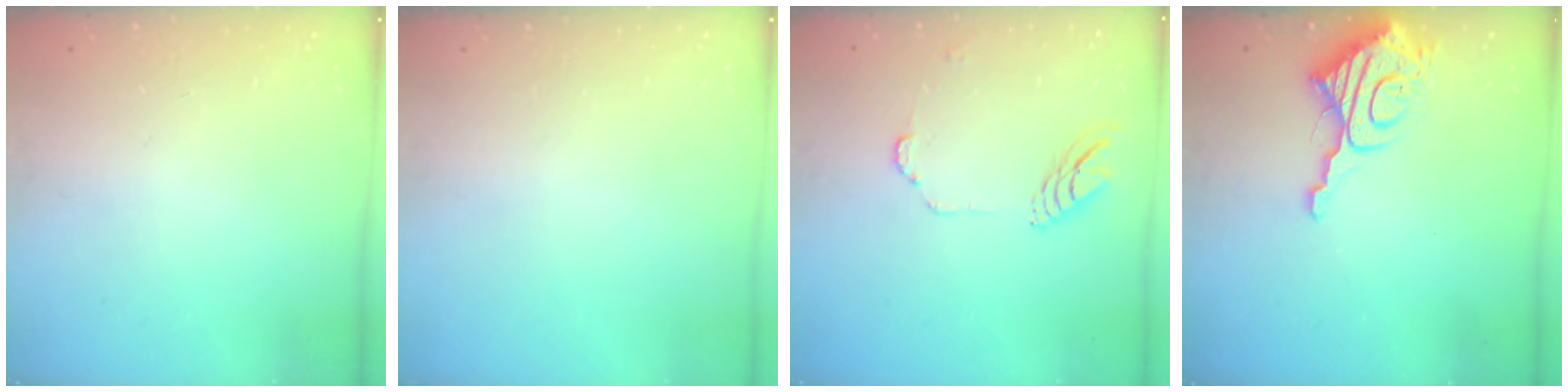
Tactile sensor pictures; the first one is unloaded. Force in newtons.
{"total": 0.0}
{"total": 6.5, "press": 6.4, "slide": 0.4}
{"total": 12.2, "press": 12.1, "slide": 1.5}